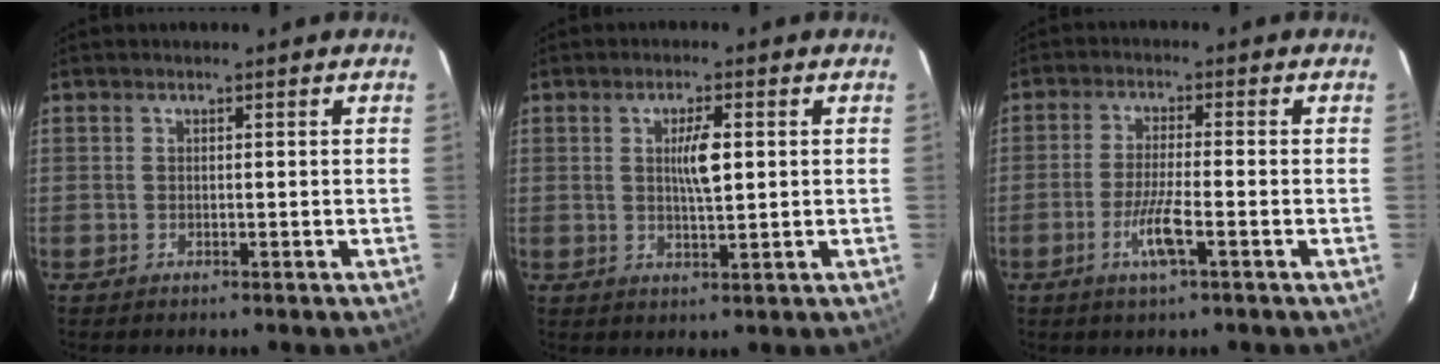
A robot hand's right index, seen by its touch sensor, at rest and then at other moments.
{"total": 4.4, "force": [0.8, 0.7, 4.3], "torque": [-0.075, 0.001, 0.013]}
{"total": 5.3, "force": [-2.3, 0.2, 4.8], "torque": [-0.094, -0.007, -0.043]}